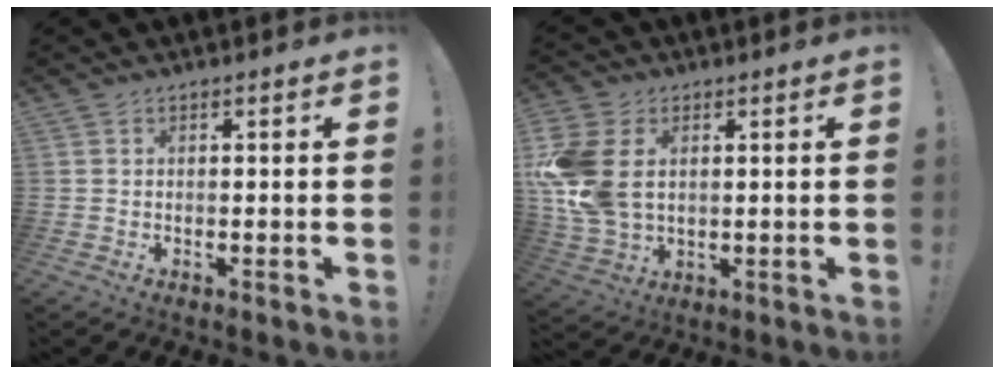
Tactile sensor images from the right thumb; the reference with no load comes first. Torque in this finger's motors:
{"motor_torque": [2.21, 2.22, 0.26, 0.21, 0.20]}